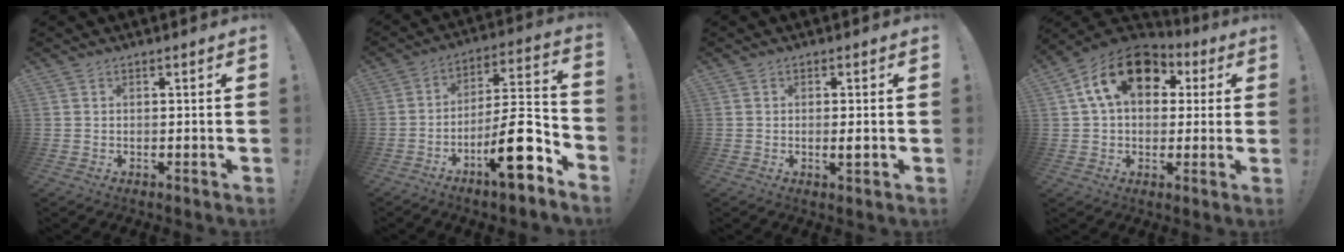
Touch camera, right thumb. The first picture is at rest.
{"total": 17.2, "force": [-8.6, 4.6, 14.2], "torque": [-0.216, 0.056, -0.131]}
{"total": 2.2, "force": [-0.2, 0.2, 2.1], "torque": [-0.026, -0.005, -0.007]}
{"total": 17.3, "force": [6.5, 11.4, 11.2], "torque": [-0.186, -0.007, 0.116]}